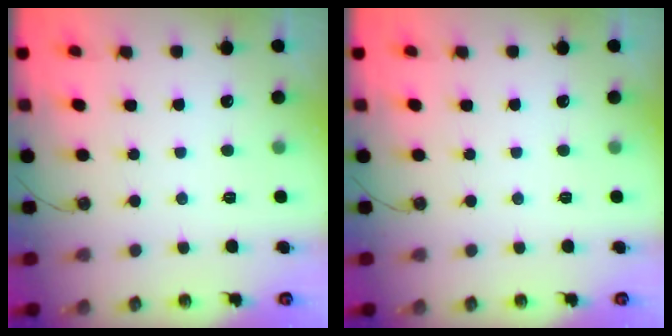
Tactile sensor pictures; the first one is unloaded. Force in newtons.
{"total": 0.0}